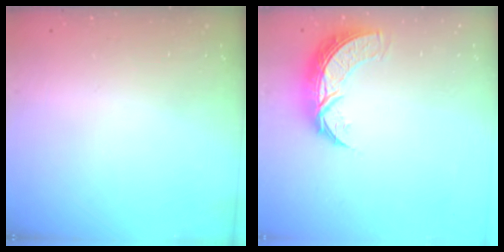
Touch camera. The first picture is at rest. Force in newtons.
{"total": 9.2, "press": 9.2, "slide": 0.6}